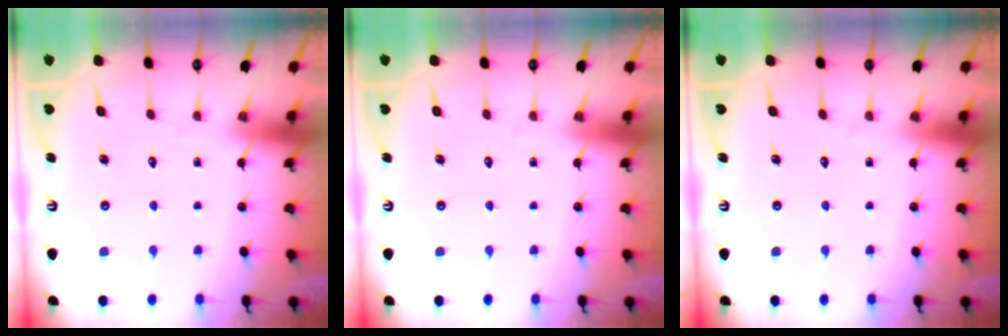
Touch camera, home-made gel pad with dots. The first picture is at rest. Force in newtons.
{"total": 0.0}
{"total": 0.0}